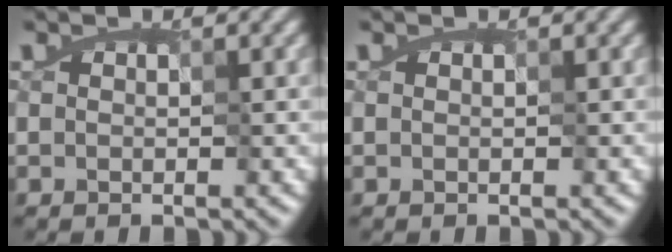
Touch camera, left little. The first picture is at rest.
{"total": 0.0}